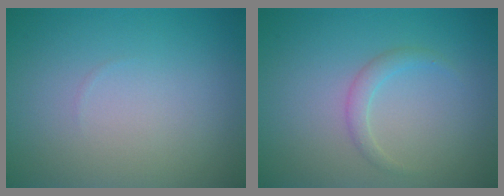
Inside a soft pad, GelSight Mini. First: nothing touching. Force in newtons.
{"total": 1.3, "press": 1.2, "slide": 0.2}